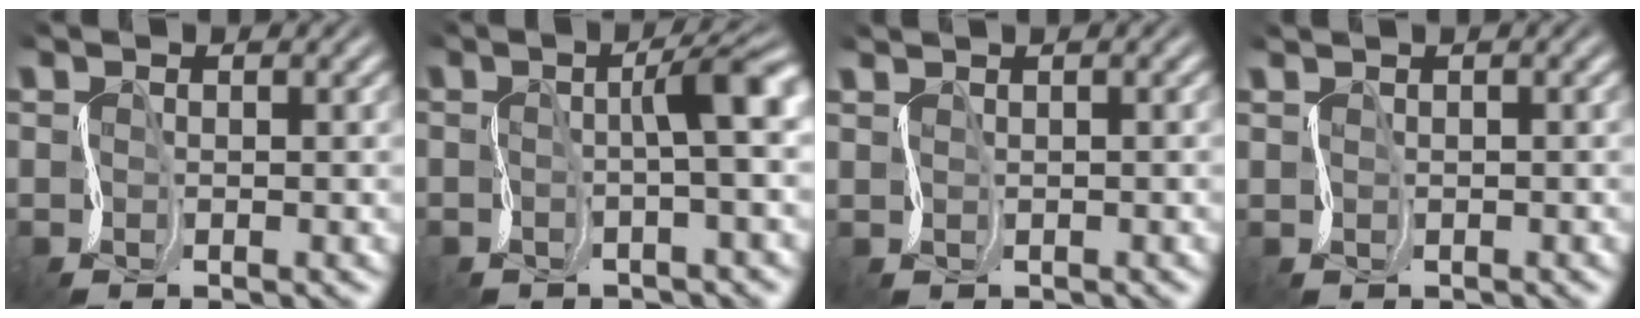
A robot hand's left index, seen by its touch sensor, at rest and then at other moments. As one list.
[{"total": 3.6, "force": [0.2, 0.1, 3.6], "torque": [-0.050, 0.015, -0.008]}, {"total": 0.9, "force": [0.8, -0.1, -0.4], "torque": [0.011, 0.000, 0.005]}, {"total": 0.9, "force": [0.2, -0.4, -0.8], "torque": [0.012, 0.001, 0.002]}]